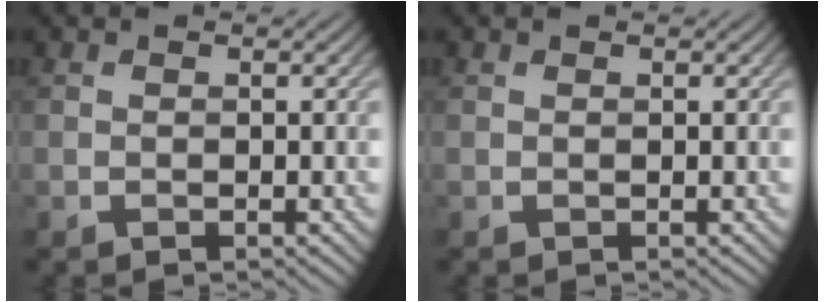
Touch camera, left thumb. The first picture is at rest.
{"total": 0.0}